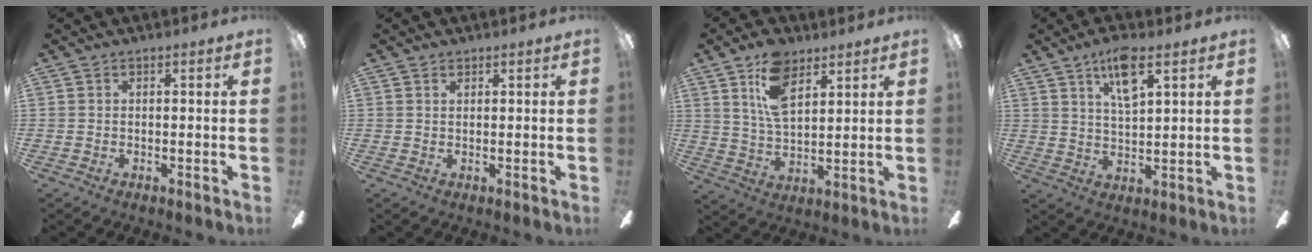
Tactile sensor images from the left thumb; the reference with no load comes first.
{"total": 0.8, "force": [0.6, 0.5, 0.3], "torque": [-0.007, 0.001, 0.011]}
{"total": 12.1, "force": [6.8, 6.4, 7.7], "torque": [-0.148, -0.010, 0.128]}
{"total": 8.4, "force": [5.2, 2.4, 6.1], "torque": [-0.105, -0.014, 0.086]}